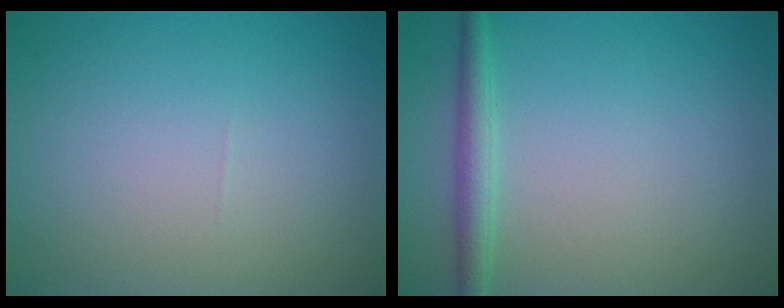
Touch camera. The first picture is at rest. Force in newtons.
{"total": 2.2, "press": 2.2, "slide": 0.1}